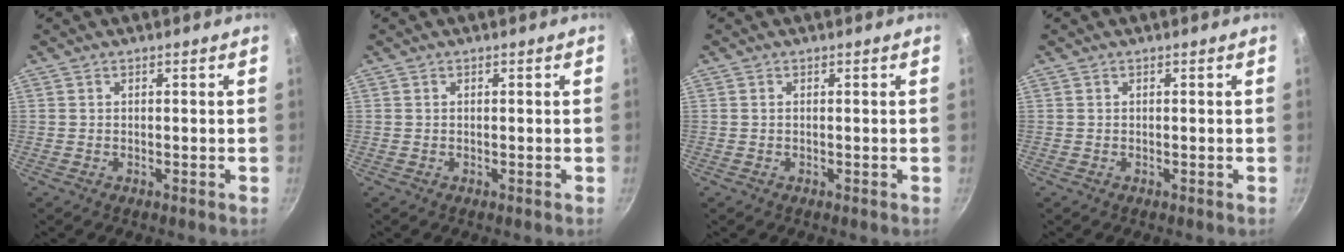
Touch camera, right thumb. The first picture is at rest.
{"total": 0.0}
{"total": 0.0}
{"total": 0.0}